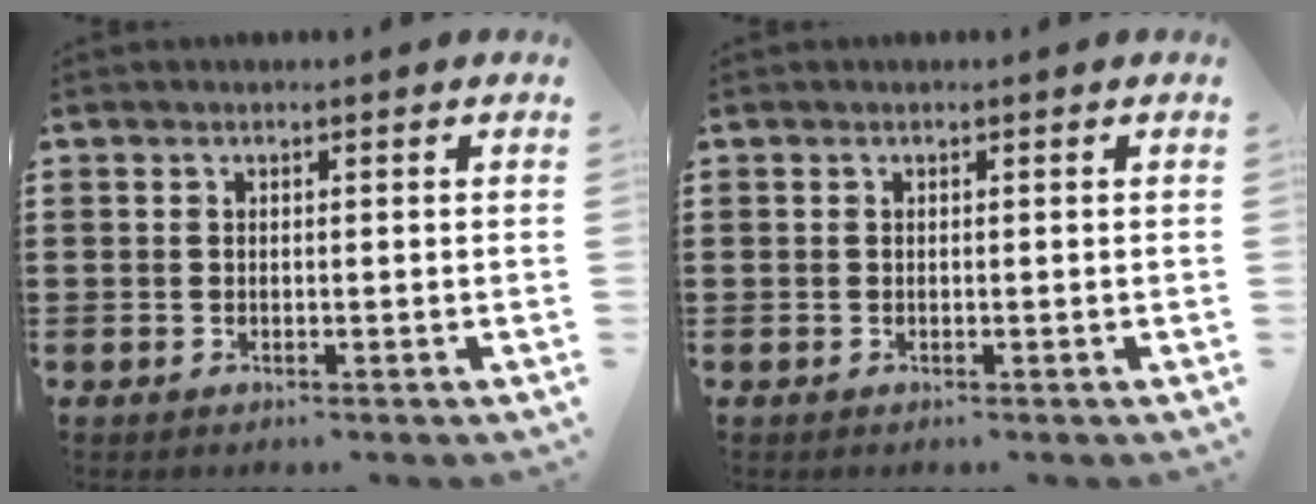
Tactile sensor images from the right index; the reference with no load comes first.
{"total": 0.0}